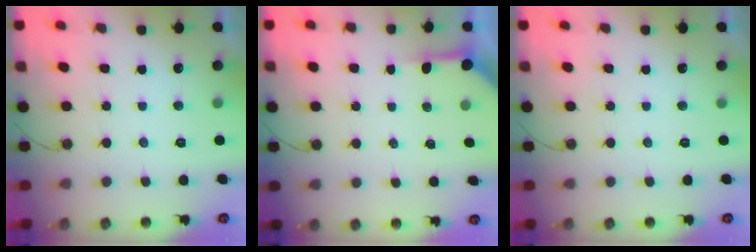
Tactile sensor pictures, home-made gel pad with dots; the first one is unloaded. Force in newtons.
{"total": 3.8, "press": 3.8, "slide": 0.5}
{"total": 0.0}